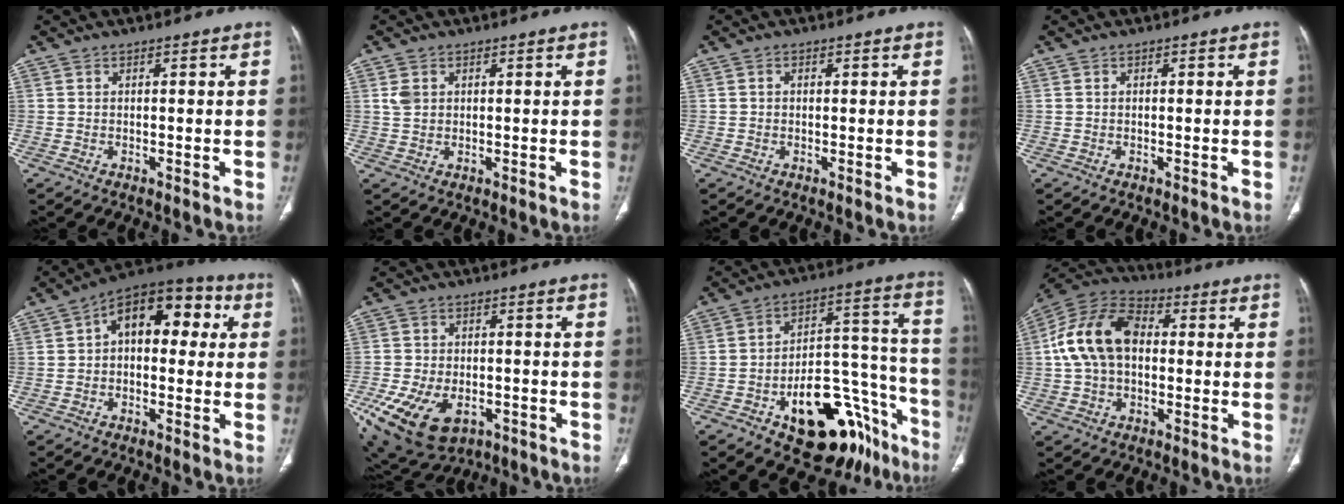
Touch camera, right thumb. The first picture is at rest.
{"total": 2.4, "force": [0.8, 1.8, 1.4], "torque": [-0.027, 0.002, 0.023]}
{"total": 0.5, "force": [0.1, 0.4, 0.3], "torque": [-0.003, 0.001, 0.000]}
{"total": 0.0}
{"total": 14.7, "force": [2.8, 8.8, 11.4], "torque": [-0.119, 0.039, 0.030]}
{"total": 16.3, "force": [-6.6, 10.5, 10.6], "torque": [-0.215, 0.009, -0.091]}
{"total": 24.5, "force": [-12.9, 12.6, 16.6], "torque": [-0.150, 0.104, -0.177]}
{"total": 15.2, "force": [1.1, 10.3, 11.2], "torque": [-0.205, 0.035, 0.008]}